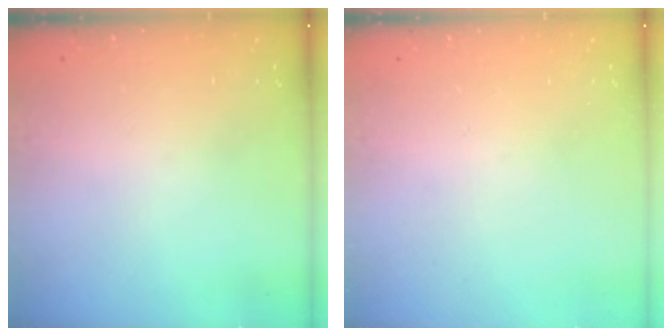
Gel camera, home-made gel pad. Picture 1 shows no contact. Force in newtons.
{"total": 0.0}